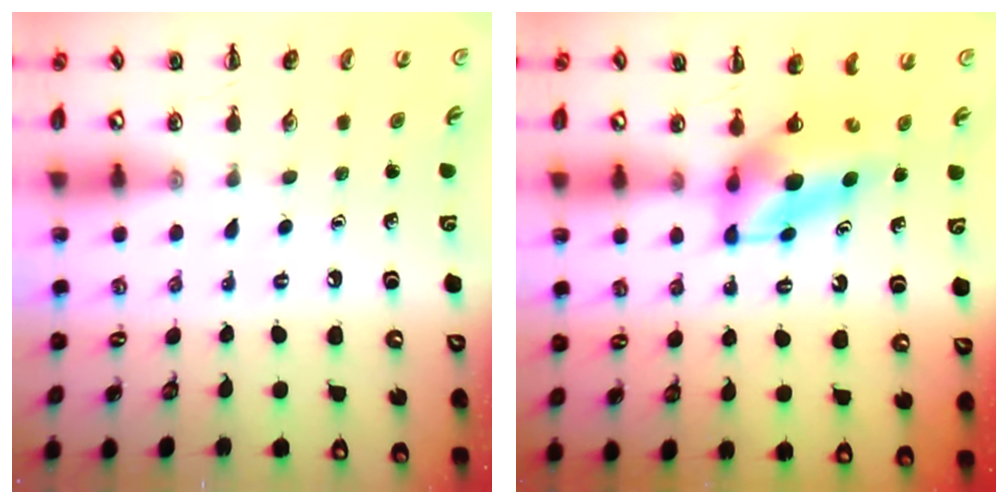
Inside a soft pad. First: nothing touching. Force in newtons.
{"total": 5.7, "press": 5.6, "slide": 1.1}